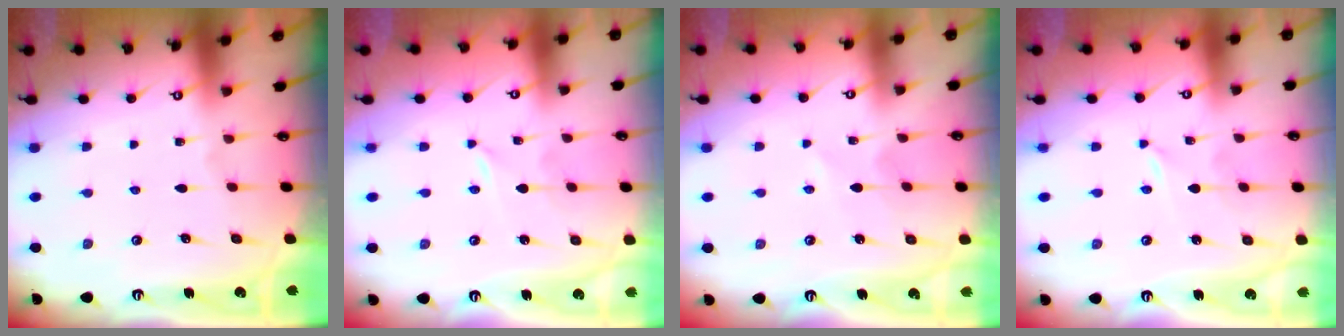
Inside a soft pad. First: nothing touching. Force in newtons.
{"total": 0.0}
{"total": 0.6, "press": 0.6, "slide": 0.2}
{"total": 0.0}